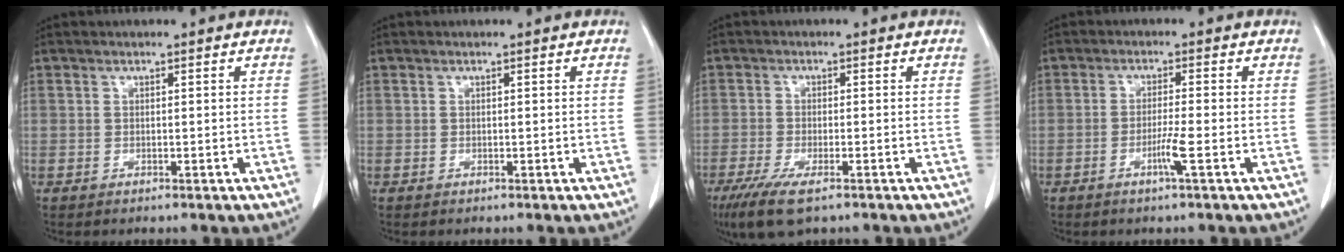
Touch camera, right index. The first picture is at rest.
{"total": 0.0}
{"total": 7.1, "force": [-4.2, 1.5, 5.4], "torque": [-0.100, -0.021, -0.070]}
{"total": 3.2, "force": [-1.4, -0.6, 2.9], "torque": [-0.057, -0.007, -0.029]}